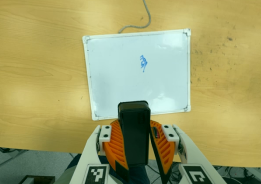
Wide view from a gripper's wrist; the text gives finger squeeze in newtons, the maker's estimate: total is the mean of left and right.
{"total": 10.7, "left": 10.4, "right": 10.9}